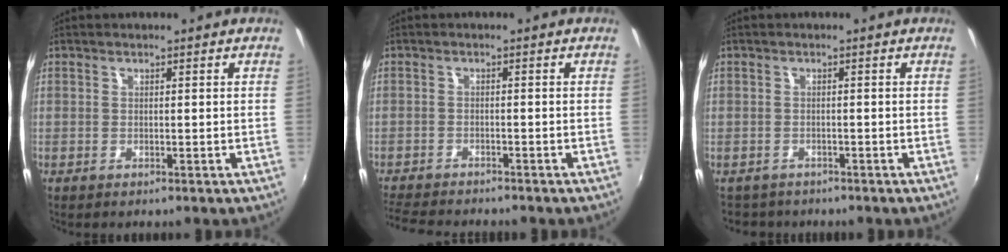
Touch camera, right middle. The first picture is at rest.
{"total": 7.8, "force": [-7.2, 1.2, 2.6], "torque": [-0.077, -0.018, -0.123]}
{"total": 2.7, "force": [-1.9, 1.9, -0.2], "torque": [0.000, 0.009, -0.030]}